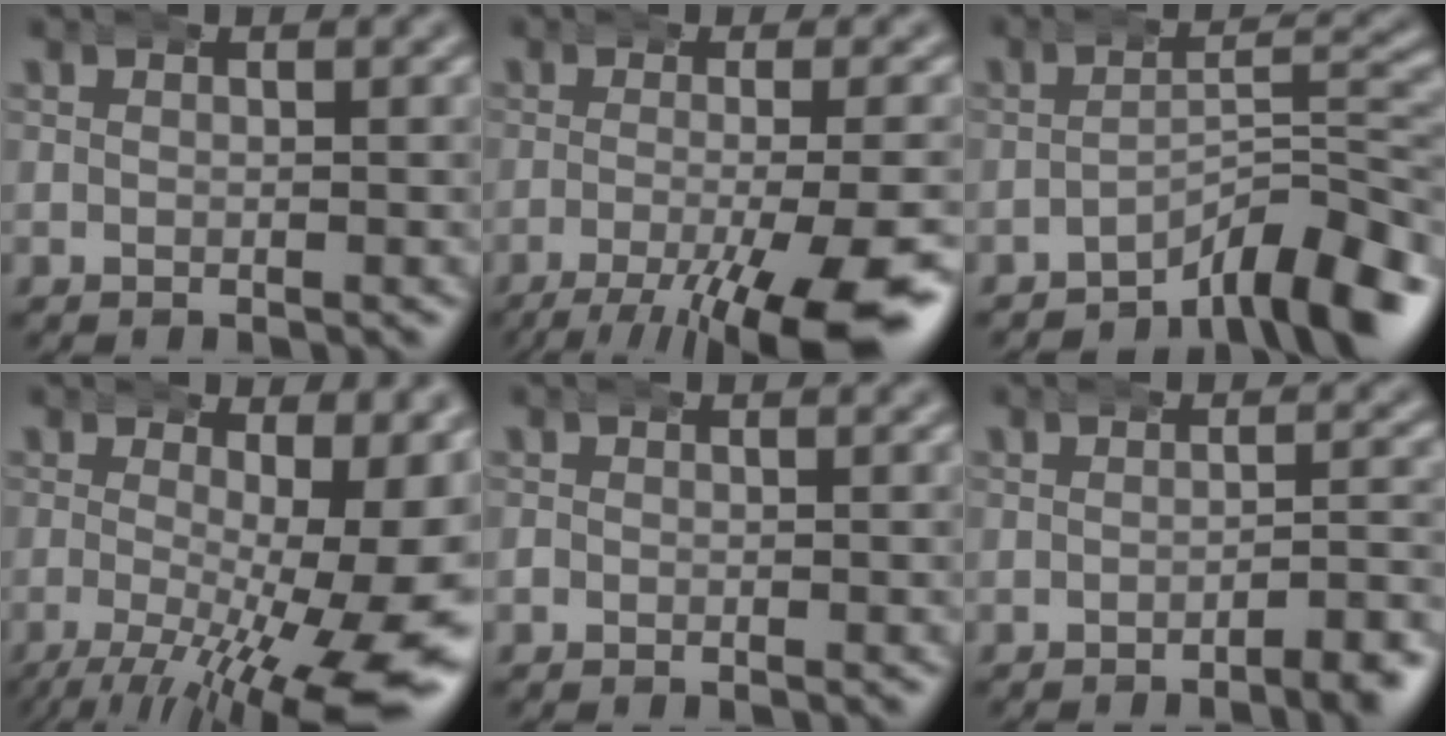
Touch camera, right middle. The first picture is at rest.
{"total": 9.6, "force": [-5.1, 3.1, 7.5], "torque": [-0.110, -0.033, -0.062]}
{"total": 6.7, "force": [-4.5, 1.6, 4.7], "torque": [-0.055, 0.000, -0.066]}
{"total": 9.9, "force": [-2.2, 4.0, 8.7], "torque": [-0.127, -0.044, -0.015]}
{"total": 0.6, "force": [-0.3, 0.5, 0.2], "torque": [-0.008, -0.003, -0.005]}
{"total": 2.8, "force": [-2.3, 0.3, 1.6], "torque": [-0.019, 0.003, -0.041]}